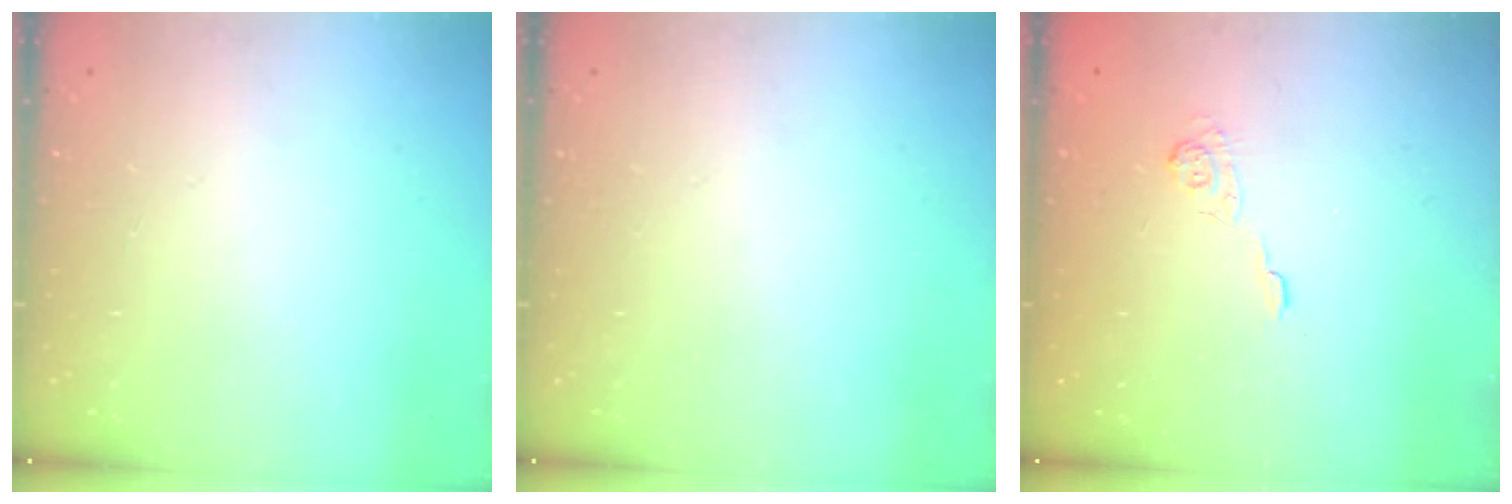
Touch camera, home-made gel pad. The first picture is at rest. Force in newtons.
{"total": 0.0}
{"total": 3.0, "press": 2.6, "slide": 1.4}